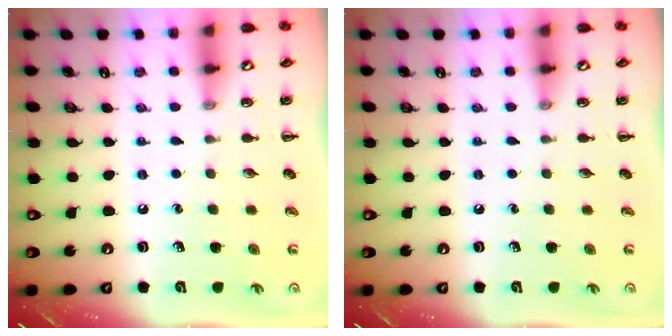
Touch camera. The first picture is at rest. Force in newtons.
{"total": 0.0}